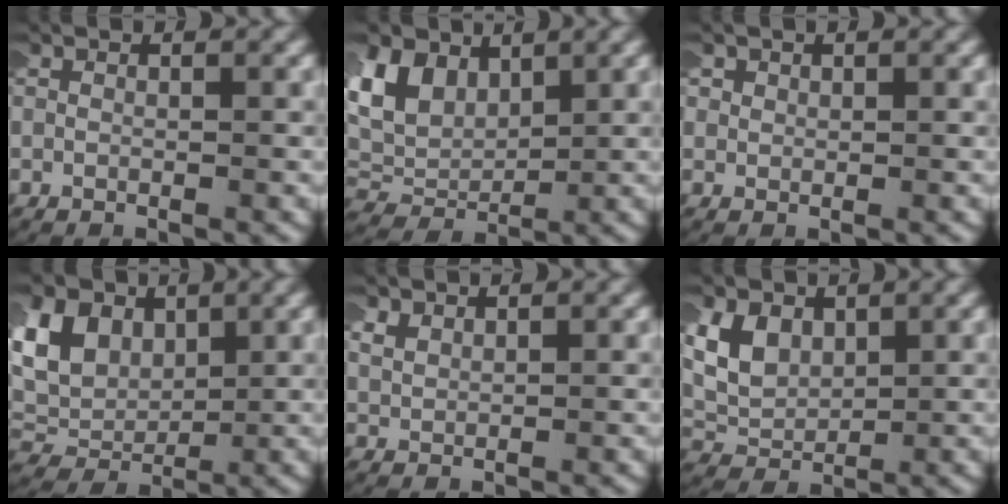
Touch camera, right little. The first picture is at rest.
{"total": 7.8, "force": [1.6, 5.9, 4.9], "torque": [-0.129, -0.013, 0.033]}
{"total": 1.0, "force": [0.2, 1.0, 0.1], "torque": [-0.010, 0.000, 0.001]}
{"total": 8.9, "force": [1.6, 6.8, 5.5], "torque": [-0.135, -0.011, 0.029]}
{"total": 1.5, "force": [1.0, 0.8, 0.7], "torque": [-0.028, -0.006, 0.028]}
{"total": 5.0, "force": [1.2, 3.6, 3.3], "torque": [-0.095, -0.013, 0.031]}